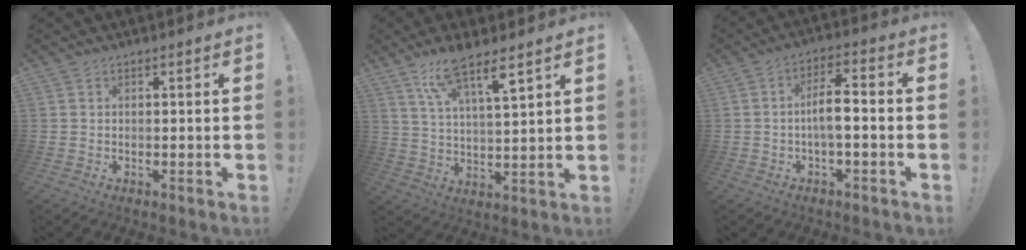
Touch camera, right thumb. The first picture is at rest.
{"total": 10.6, "force": [7.7, 1.2, 7.2], "torque": [-0.128, -0.037, 0.128]}
{"total": 7.7, "force": [-1.2, 2.4, 7.2], "torque": [-0.132, 0.010, -0.023]}